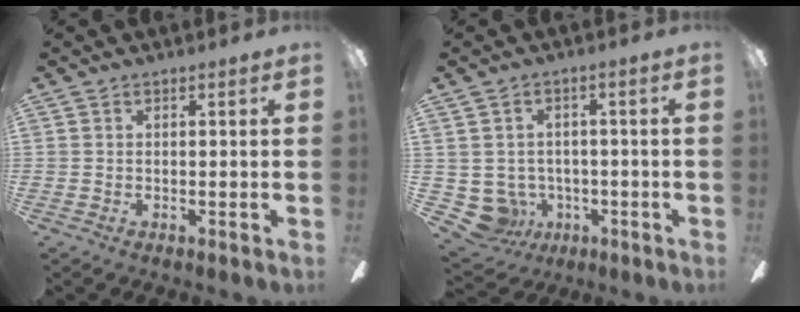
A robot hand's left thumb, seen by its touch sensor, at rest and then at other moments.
{"total": 6.1, "force": [-1.4, 5.7, 1.5], "torque": [-0.075, -0.001, -0.023]}